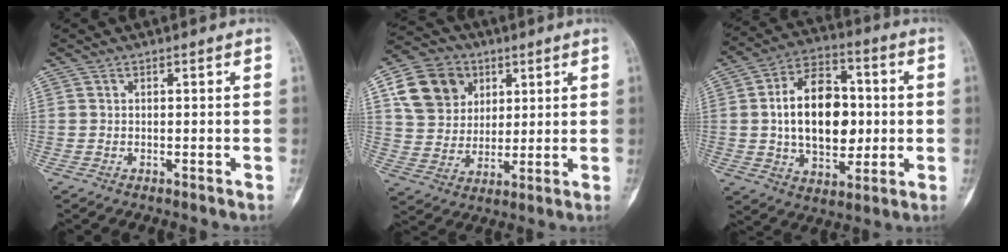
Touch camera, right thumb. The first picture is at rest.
{"total": 13.5, "force": [5.1, 11.2, 5.5], "torque": [-0.074, -0.003, 0.094]}
{"total": 18.5, "force": [0.6, 11.9, 14.1], "torque": [-0.198, 0.017, 0.012]}